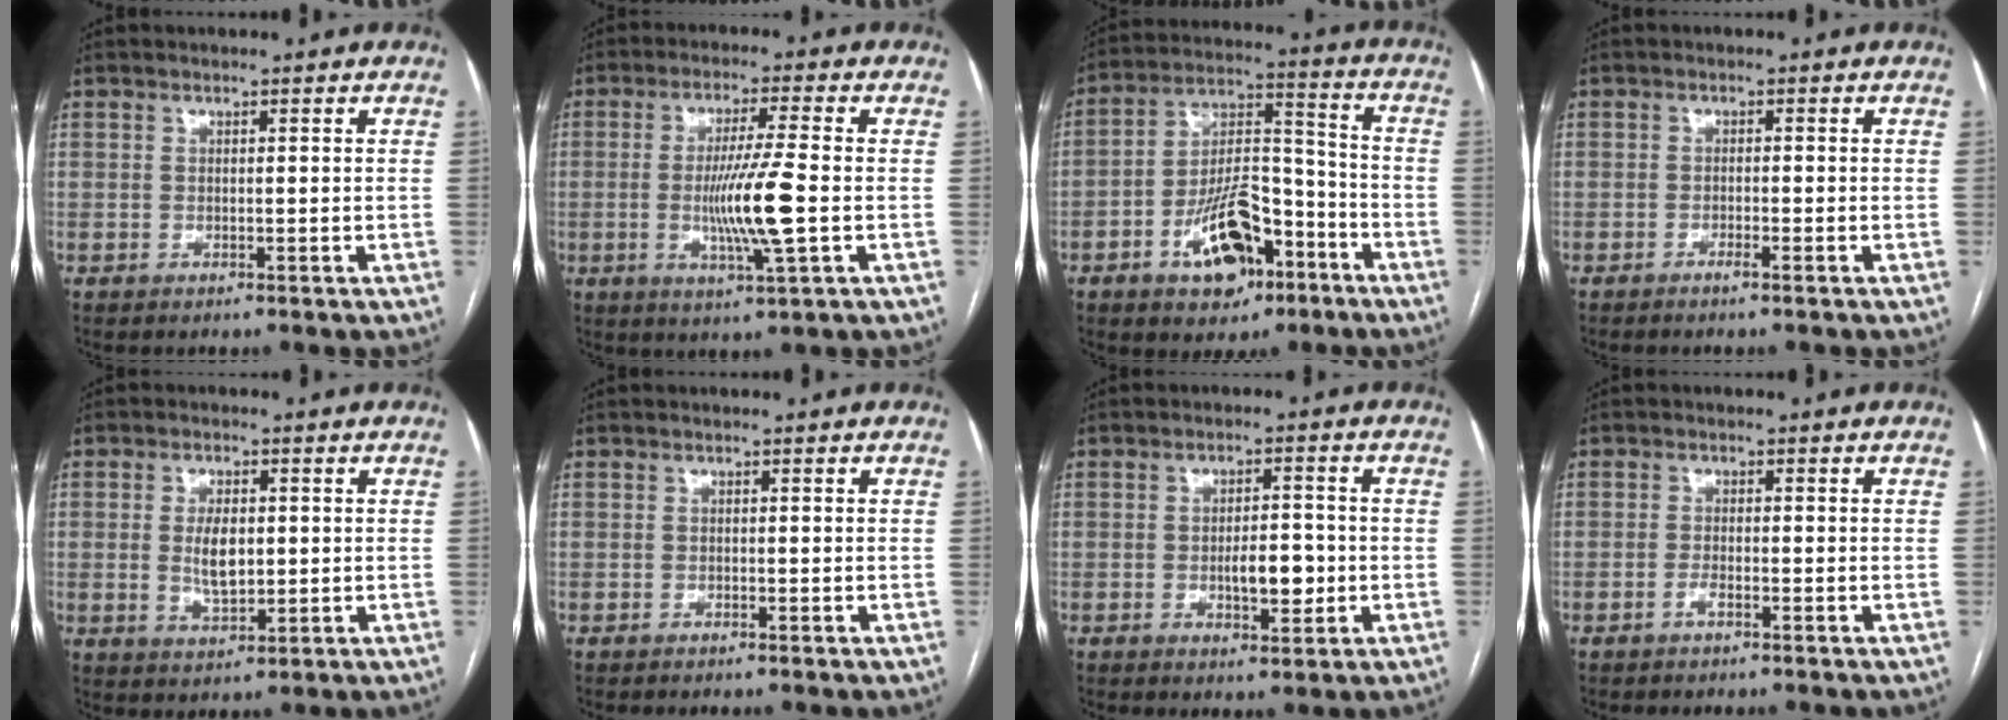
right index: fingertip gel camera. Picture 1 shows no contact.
{"total": 9.5, "force": [-1.4, -0.3, 9.4], "torque": [-0.178, -0.013, -0.027]}
{"total": 13.9, "force": [-6.9, 6.3, 10.3], "torque": [-0.184, 0.019, -0.108]}
{"total": 1.2, "force": [-0.9, -0.1, 0.8], "torque": [-0.017, 0.000, -0.017]}
{"total": 5.3, "force": [0.3, 2.7, 4.6], "torque": [-0.088, 0.002, 0.011]}
{"total": 0.0}
{"total": 5.4, "force": [-1.1, 2.1, 4.8], "torque": [-0.075, 0.000, -0.012]}
{"total": 1.2, "force": [-0.8, 0.2, 0.9], "torque": [-0.017, 0.001, -0.016]}